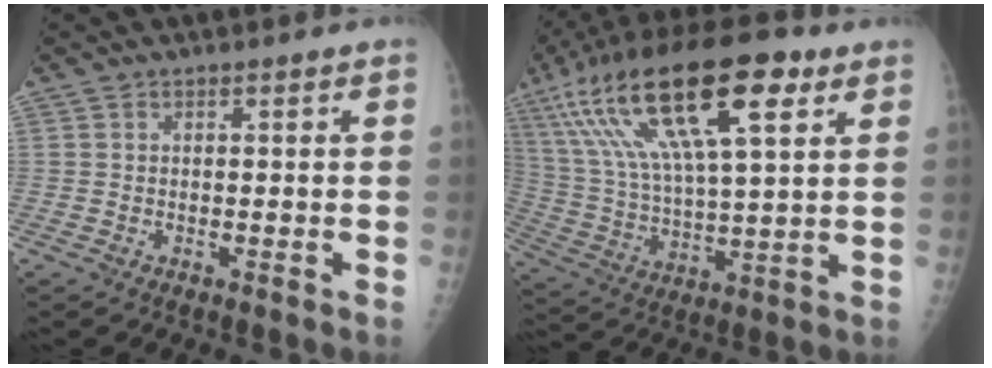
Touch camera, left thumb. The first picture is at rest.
{"total": 25.5, "force": [12.0, 8.3, 21.0], "torque": [-0.394, -0.001, 0.212]}